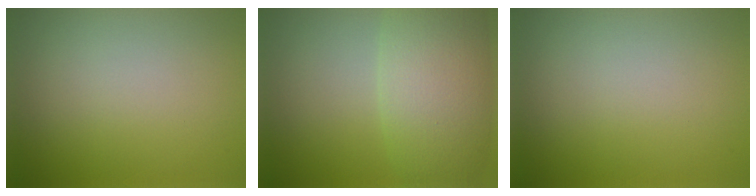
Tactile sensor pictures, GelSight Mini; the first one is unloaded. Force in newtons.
{"total": 8.3, "press": 8.3, "slide": 0.4}
{"total": 0.0}